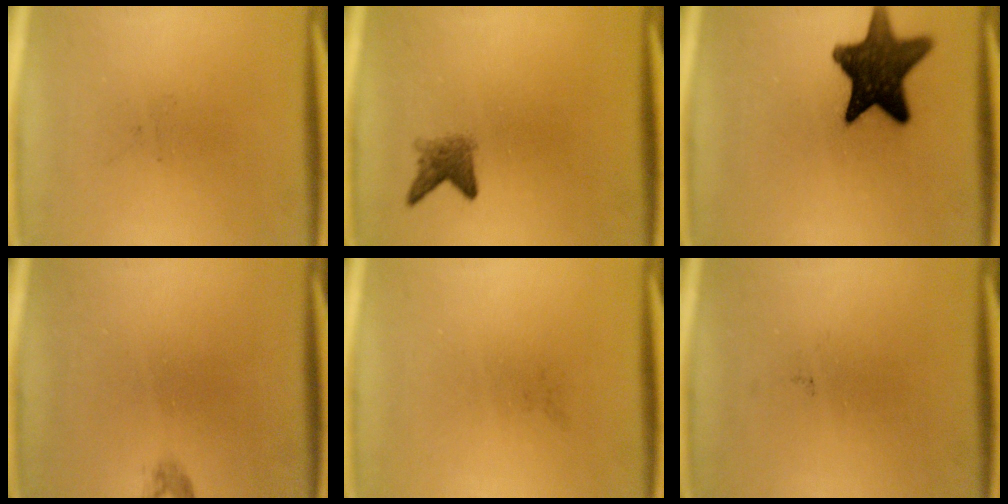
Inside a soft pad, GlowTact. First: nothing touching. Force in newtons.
{"total": 2.6}
{"total": 14.8}
{"total": 0.8}
{"total": 0.0}
{"total": 0.0}